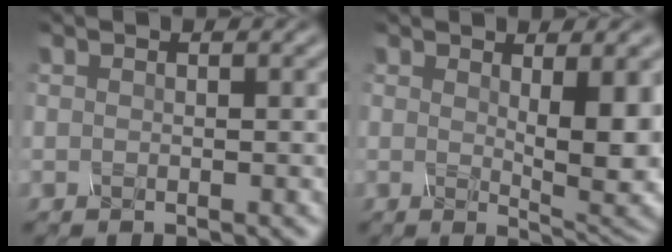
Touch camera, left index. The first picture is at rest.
{"total": 6.7, "force": [0.9, 1.8, 6.4], "torque": [-0.087, -0.010, 0.021]}